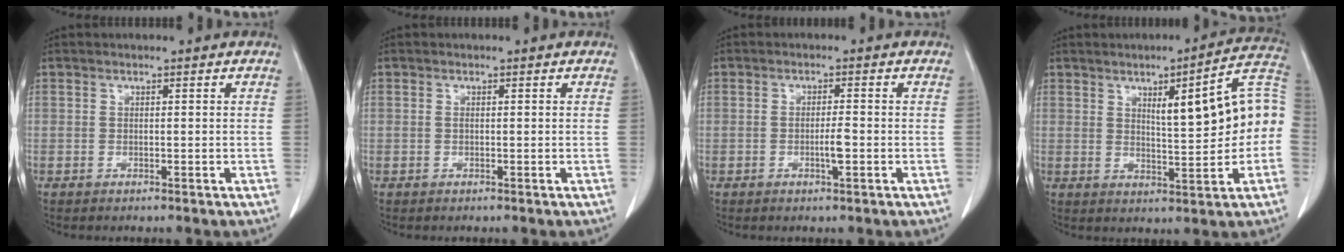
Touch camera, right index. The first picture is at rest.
{"total": 0.0}
{"total": 2.3, "force": [-0.6, 0.1, 2.2], "torque": [-0.036, 0.000, -0.008]}
{"total": 12.3, "force": [1.1, 2.1, 12.1], "torque": [-0.157, 0.032, 0.016]}